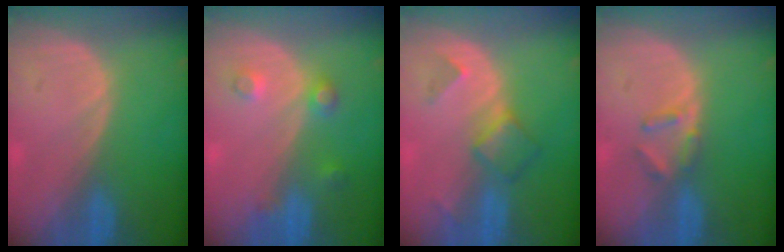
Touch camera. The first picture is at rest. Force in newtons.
{"total": 3.4, "press": 3.2, "slide": 1.1}
{"total": 4.6, "press": 4.6, "slide": 0.9}
{"total": 2.8, "press": 2.7, "slide": 0.4}